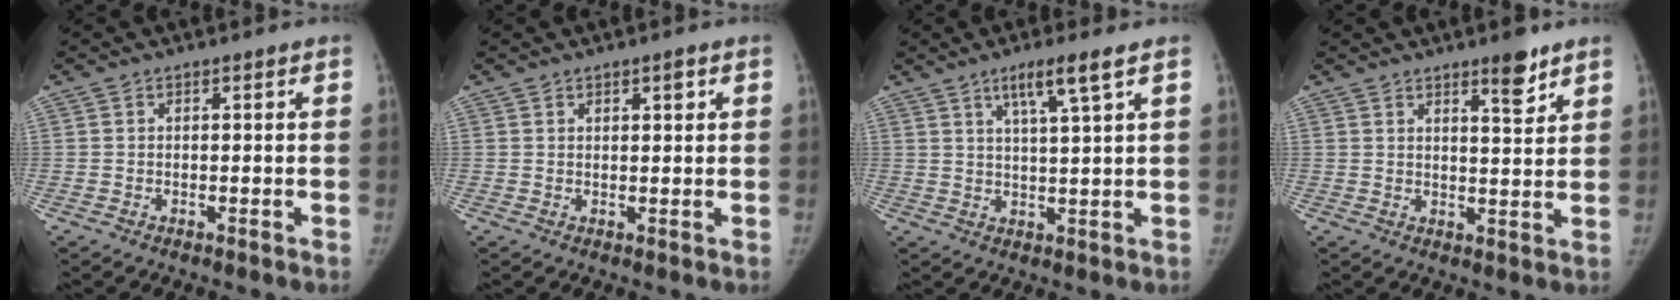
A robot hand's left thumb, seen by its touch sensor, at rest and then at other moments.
{"total": 1.8, "force": [1.0, 0.7, 1.3], "torque": [-0.014, -0.005, 0.016]}
{"total": 6.3, "force": [3.6, -0.1, 5.2], "torque": [-0.097, -0.019, 0.067]}
{"total": 5.5, "force": [3.9, 1.2, 3.7], "torque": [-0.042, -0.030, 0.057]}